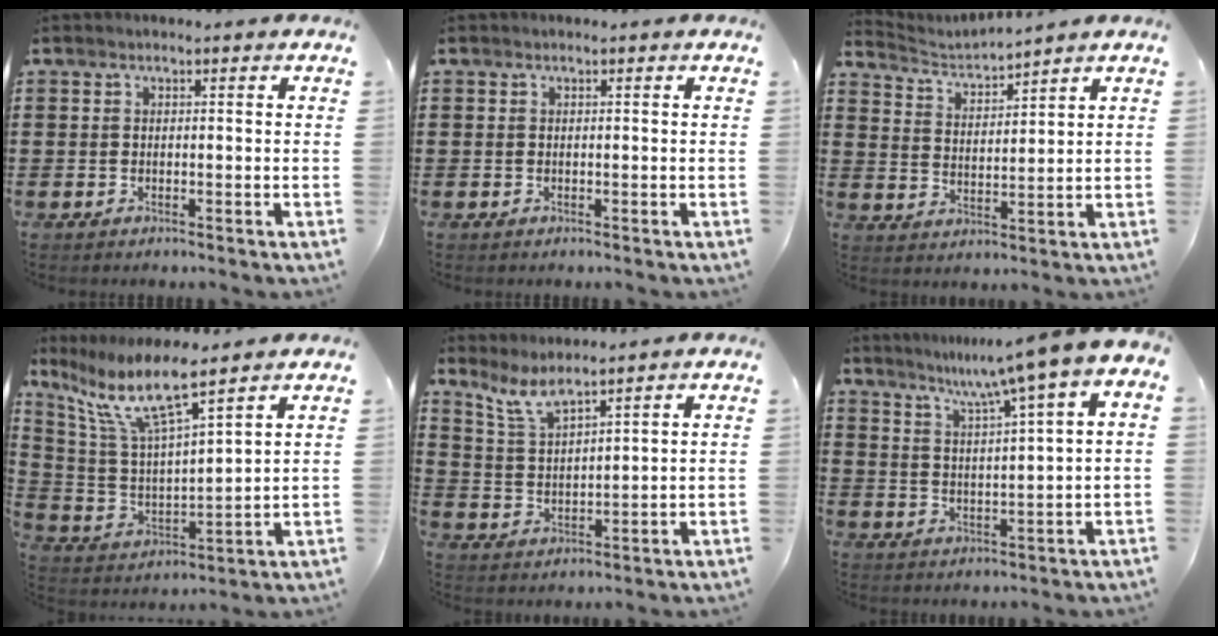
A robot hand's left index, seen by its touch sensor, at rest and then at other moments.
{"total": 0.0}
{"total": 2.9, "force": [2.9, -0.2, 0.0], "torque": [-0.016, -0.021, 0.045]}
{"total": 9.7, "force": [7.1, 1.4, 6.5], "torque": [-0.160, -0.041, 0.118]}
{"total": 5.4, "force": [4.5, 0.7, 2.8], "torque": [-0.070, -0.016, 0.081]}
{"total": 6.4, "force": [4.1, -0.6, 4.9], "torque": [-0.104, -0.037, 0.058]}